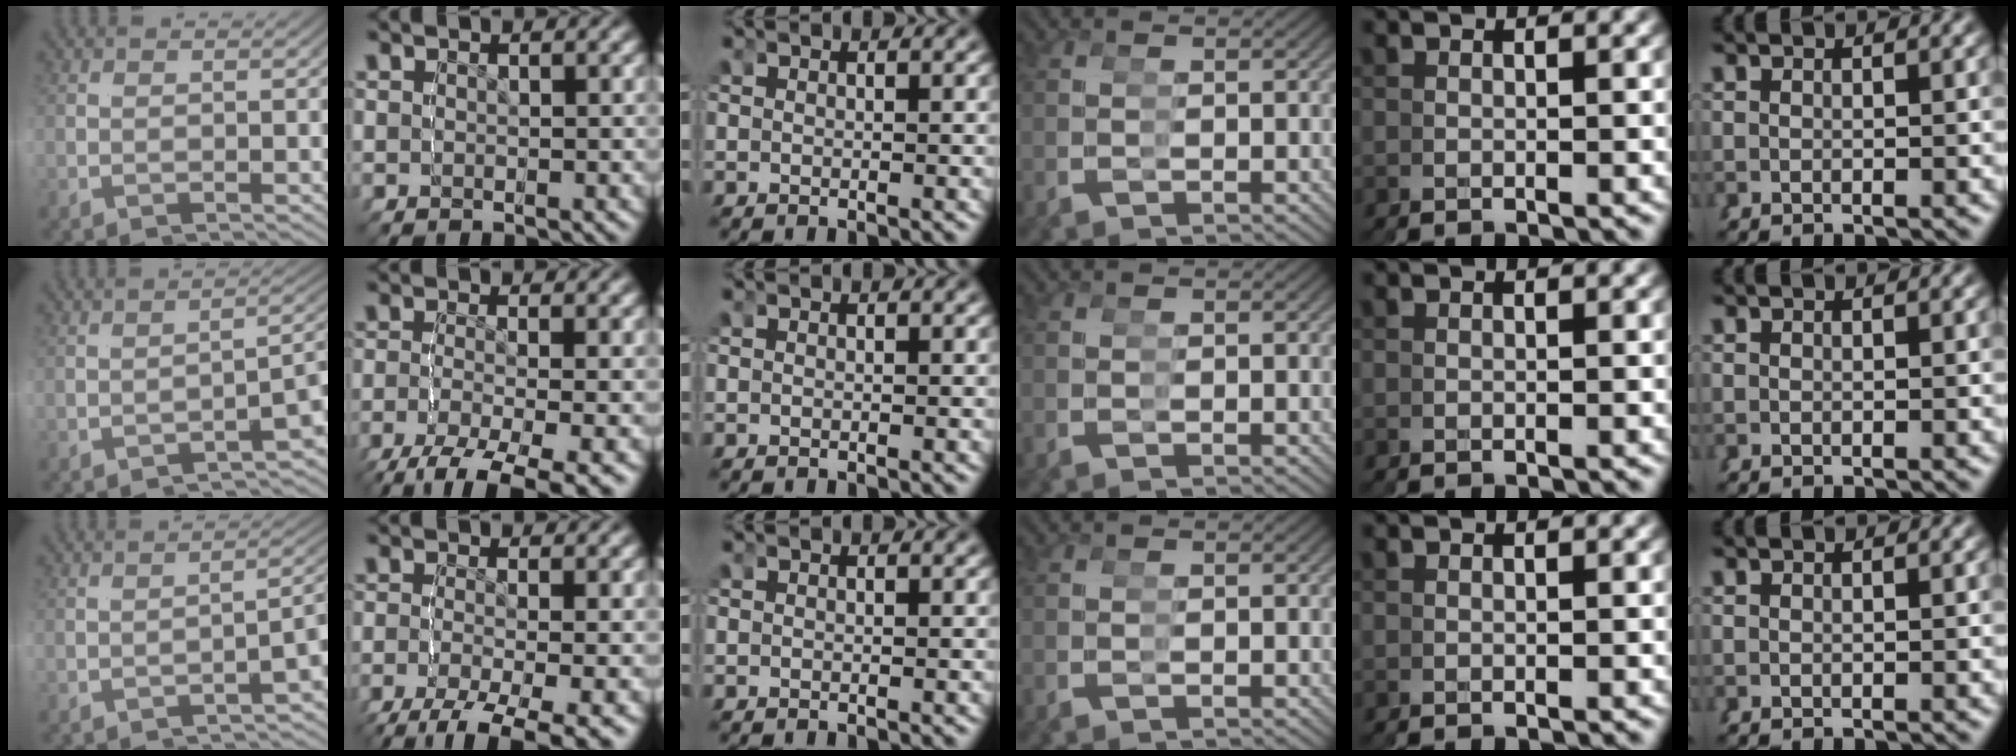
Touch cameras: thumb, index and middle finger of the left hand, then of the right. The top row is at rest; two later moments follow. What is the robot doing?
{"motion": "grasp_and_lifting", "object": "condiment"}